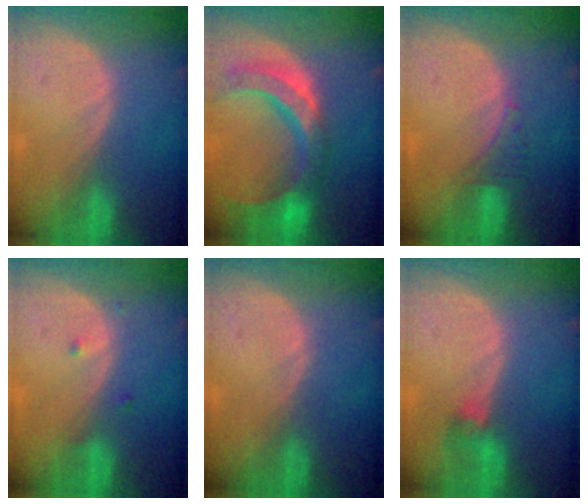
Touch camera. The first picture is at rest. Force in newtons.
{"total": 11.5, "press": 9.7, "slide": 6.1}
{"total": 2.3, "press": 2.2, "slide": 0.7}
{"total": 1.1, "press": 1.1, "slide": 0.1}
{"total": 0.0}
{"total": 2.8, "press": 2.6, "slide": 1.0}